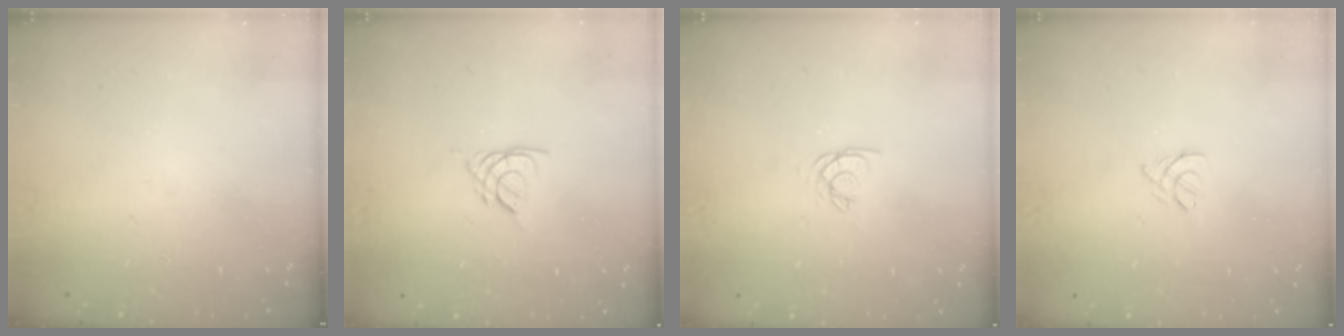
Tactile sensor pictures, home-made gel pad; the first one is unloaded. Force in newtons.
{"total": 2.6, "press": 2.6, "slide": 0.6}
{"total": 2.6, "press": 2.6, "slide": 0.1}
{"total": 2.5, "press": 2.4, "slide": 0.6}